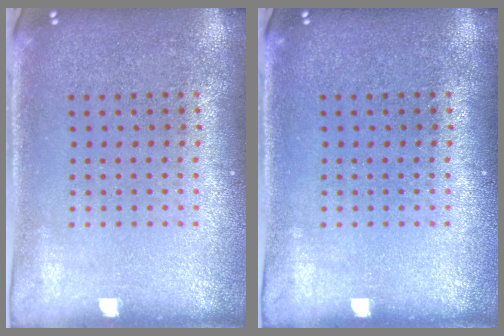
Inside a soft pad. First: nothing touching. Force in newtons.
{"total": 0.0}